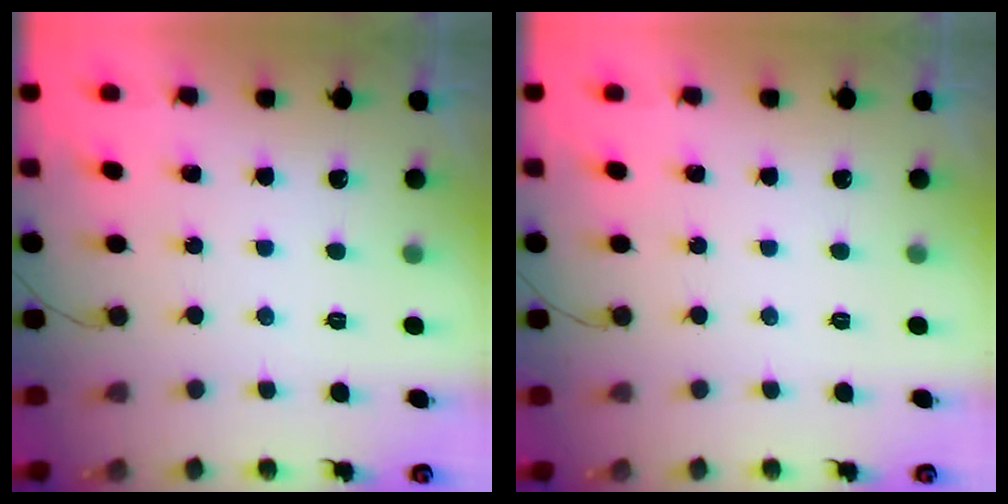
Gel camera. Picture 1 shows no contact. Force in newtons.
{"total": 0.0}